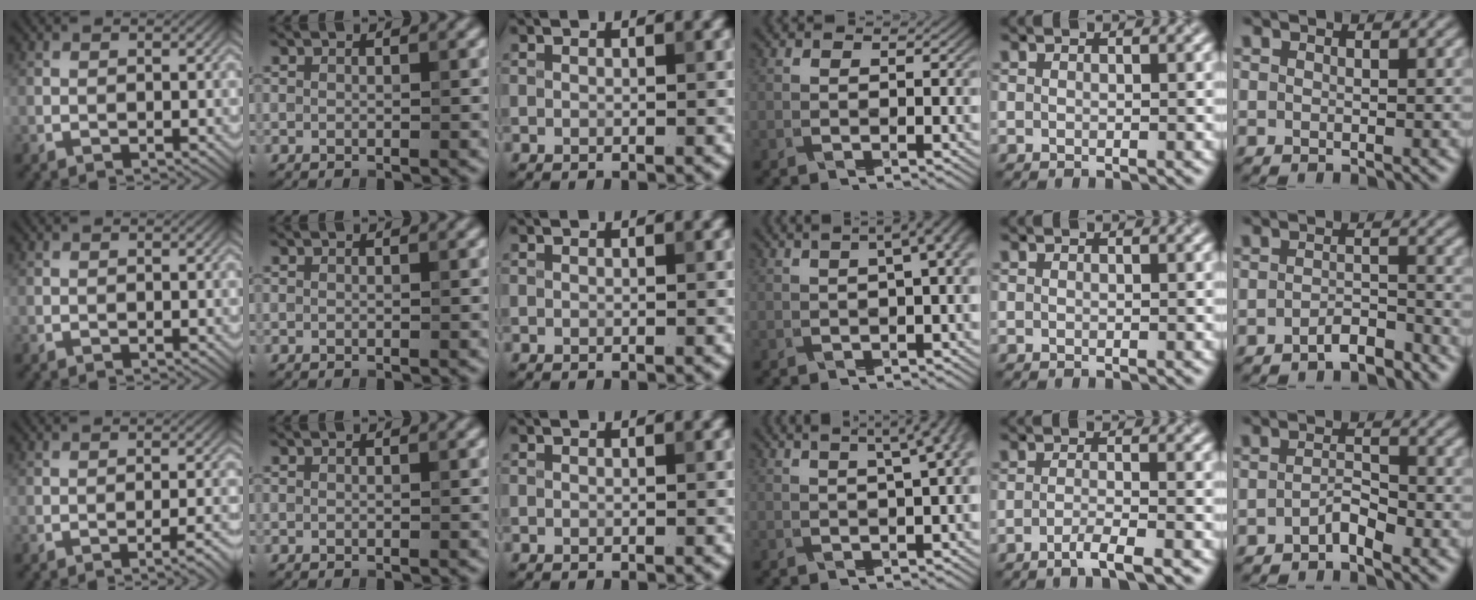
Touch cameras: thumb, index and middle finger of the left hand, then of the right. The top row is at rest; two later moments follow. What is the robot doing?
{"motion": "pour", "object": "sugar"}